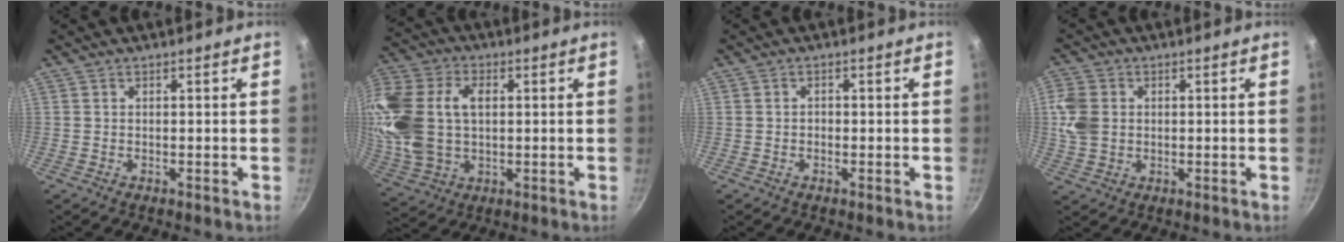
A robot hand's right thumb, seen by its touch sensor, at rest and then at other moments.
{"total": 23.1, "force": [2.7, 15.4, 17.1], "torque": [-0.417, 0.021, 0.061]}
{"total": 0.8, "force": [-0.2, 0.7, 0.4], "torque": [0.000, 0.003, -0.007]}
{"total": 7.1, "force": [0.6, 5.5, 4.4], "torque": [-0.096, 0.005, 0.013]}